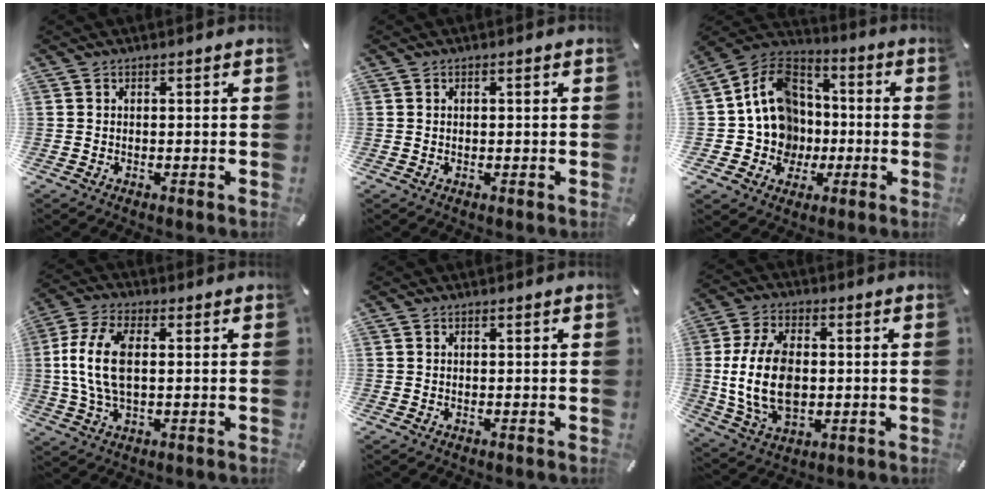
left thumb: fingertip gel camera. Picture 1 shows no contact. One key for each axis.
{"total": 0.7, "fx": 0.1, "fy": 0.3, "fz": 0.7, "tx": -0.014, "ty": 0.002, "tz": 0.002}
{"total": 14.9, "fx": -1.9, "fy": 13.7, "fz": 5.4, "tx": -0.112, "ty": 0.011, "tz": -0.024}
{"total": 11.7, "fx": 1.0, "fy": 5.8, "fz": 10.1, "tx": -0.228, "ty": -0.007, "tz": 0.016}
{"total": 0.0}
{"total": 14.9, "fx": -0.3, "fy": 9.9, "fz": 11.2, "tx": -0.254, "ty": 0.004, "tz": -0.001}